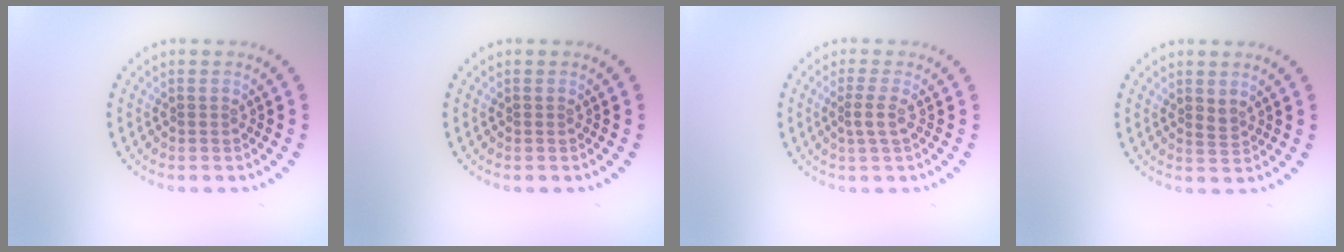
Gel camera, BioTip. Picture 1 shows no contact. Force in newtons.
{"total": 0.0}
{"total": 1.6, "press": 1.1, "slide": 1.1}
{"total": 0.9, "press": 0.7, "slide": 0.5}